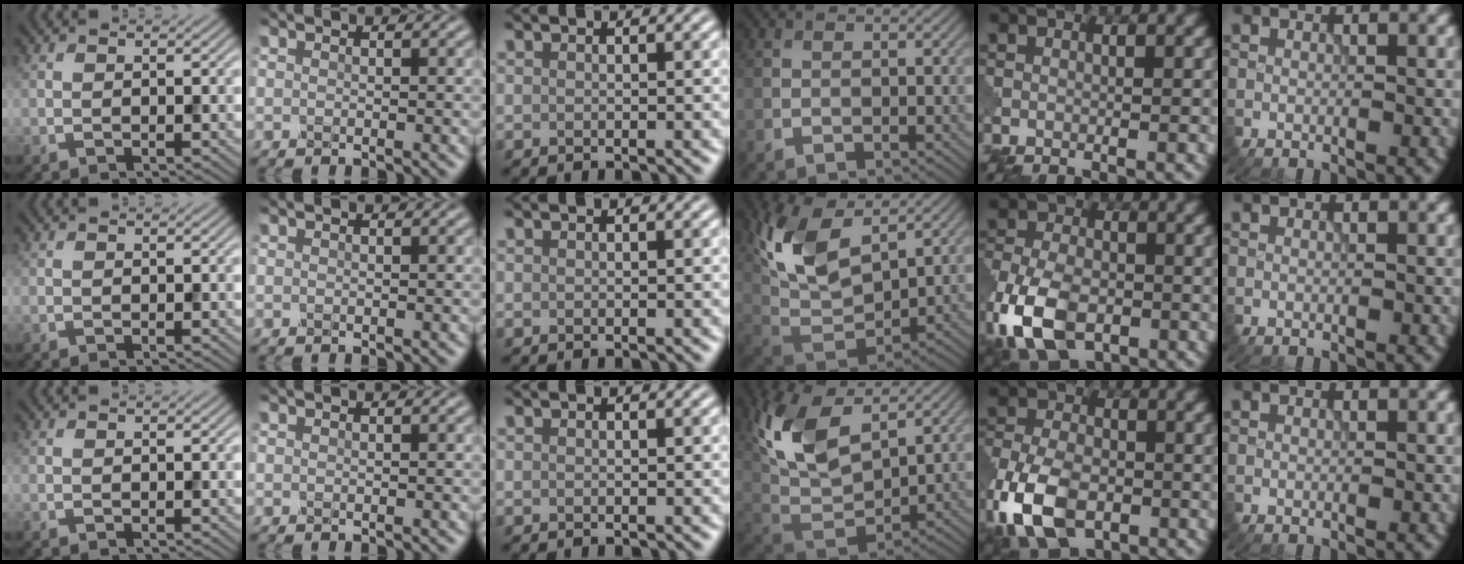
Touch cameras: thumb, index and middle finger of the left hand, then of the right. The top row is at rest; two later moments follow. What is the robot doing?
{"motion": "squeeze", "object": "clothespin"}